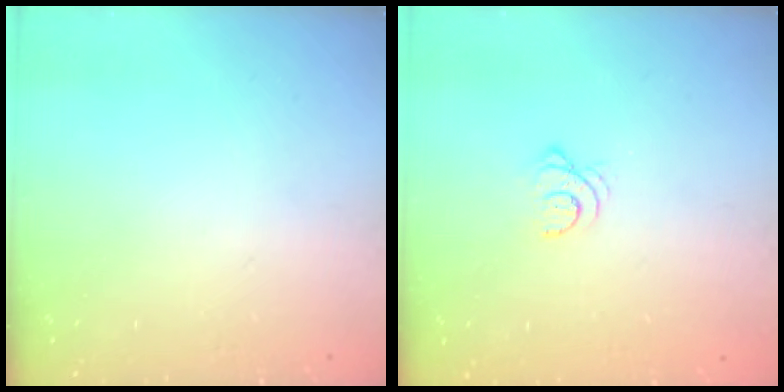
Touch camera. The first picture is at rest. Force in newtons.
{"total": 3.2, "press": 3.2, "slide": 0.3}